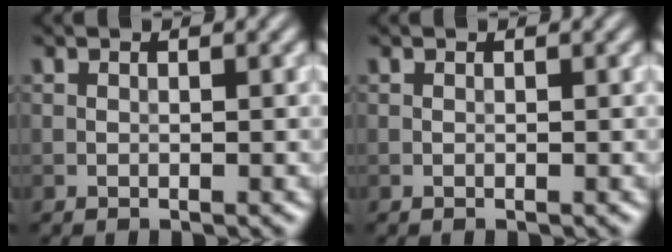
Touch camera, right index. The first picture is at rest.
{"total": 0.0}